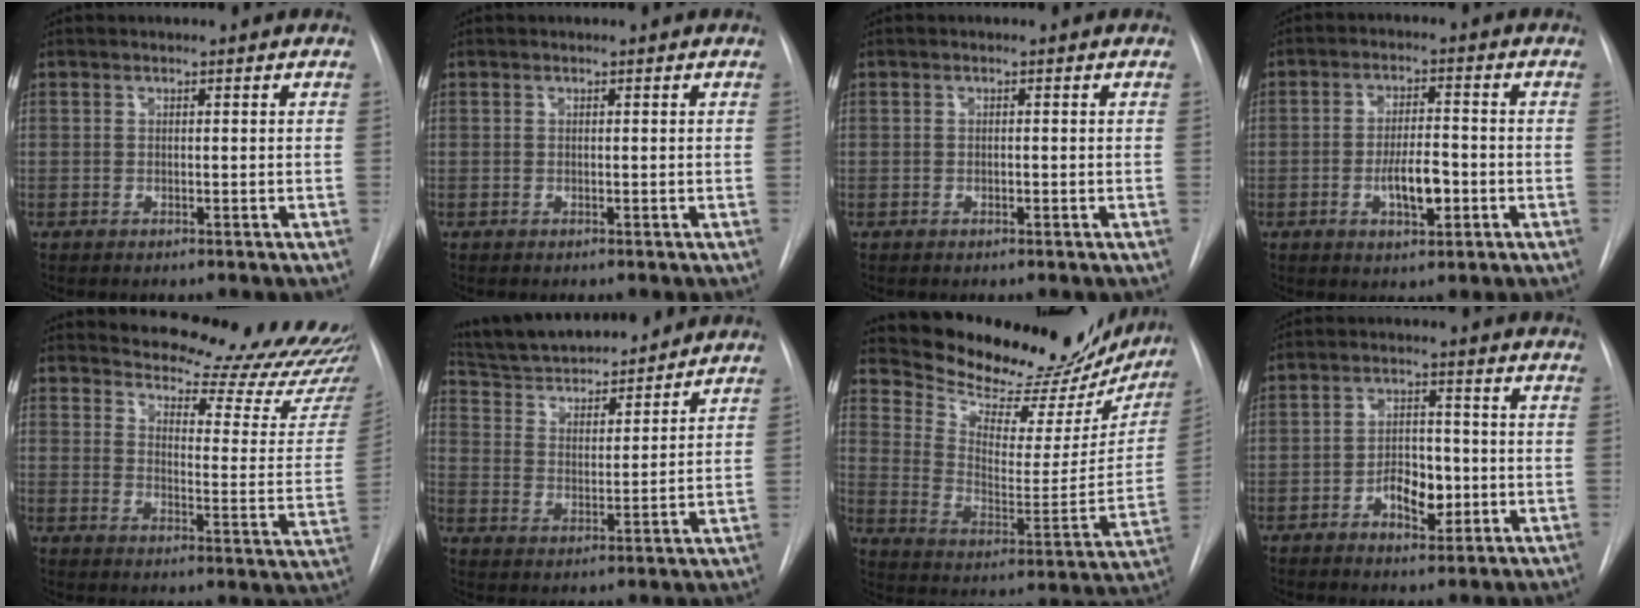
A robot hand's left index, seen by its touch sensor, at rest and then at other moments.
{"total": 0.0}
{"total": 0.6, "force": [-0.6, 0.1, 0.2], "torque": [-0.002, -0.004, -0.011]}
{"total": 6.0, "force": [-2.2, 2.0, 5.2], "torque": [-0.091, -0.003, -0.034]}
{"total": 21.5, "force": [20.8, 2.6, 4.9], "torque": [-0.056, -0.133, 0.228]}
{"total": 16.4, "force": [15.0, 3.2, 5.7], "torque": [-0.093, 0.010, 0.245]}
{"total": 23.8, "force": [21.7, 6.9, 6.9], "torque": [-0.099, -0.057, 0.288]}
{"total": 6.1, "force": [-2.4, 3.2, 4.7], "torque": [-0.078, 0.004, -0.036]}